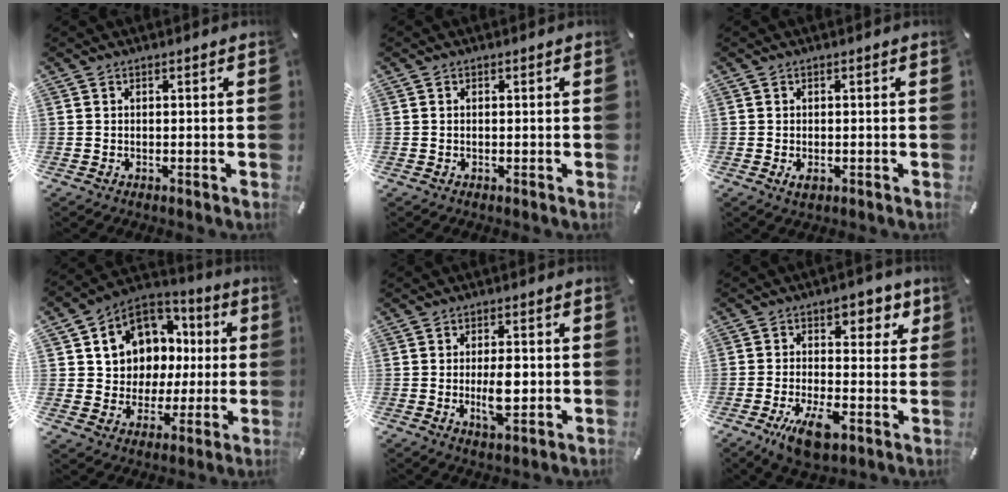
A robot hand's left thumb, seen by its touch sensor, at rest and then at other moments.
{"total": 0.5, "force": [0.0, 0.3, 0.4], "torque": [-0.009, 0.001, 0.000]}
{"total": 1.7, "force": [-0.5, 1.1, 1.3], "torque": [-0.030, -0.002, -0.010]}
{"total": 10.6, "force": [3.2, 9.8, 2.3], "torque": [-0.055, -0.036, 0.071]}
{"total": 6.7, "force": [-0.4, 3.0, 6.0], "torque": [-0.109, -0.011, -0.013]}
{"total": 13.3, "force": [-1.5, 8.1, 10.4], "torque": [-0.137, -0.002, -0.026]}